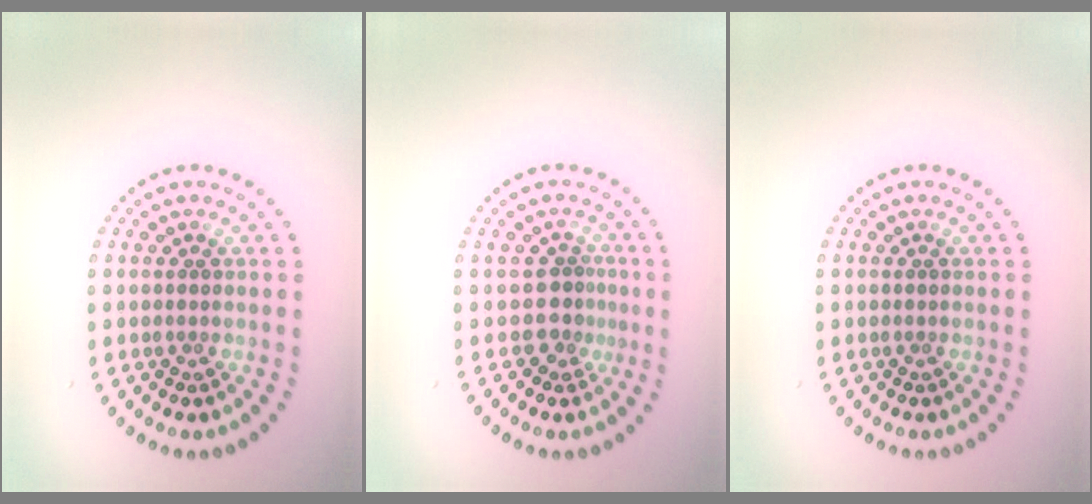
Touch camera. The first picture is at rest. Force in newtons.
{"total": 1.9, "press": 1.2, "slide": 1.5}
{"total": 0.0}